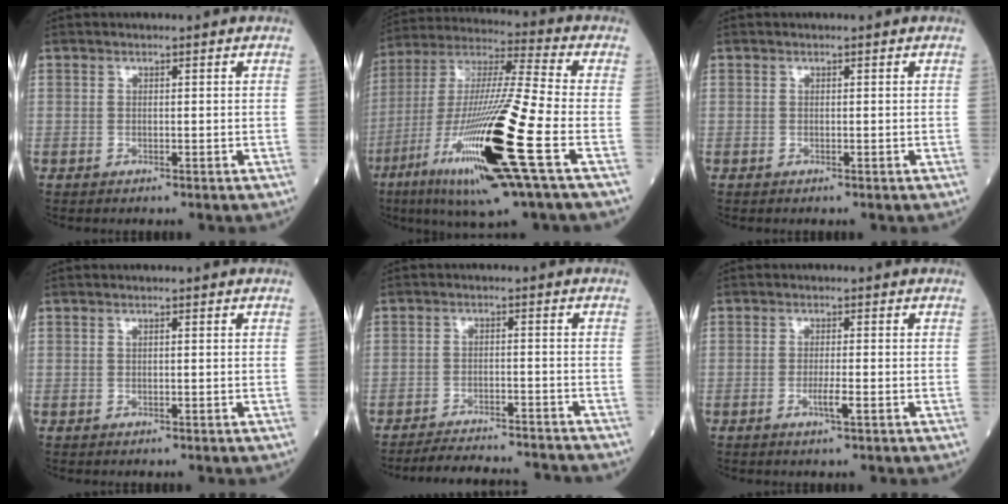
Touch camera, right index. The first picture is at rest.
{"total": 23.6, "force": [-8.6, 0.7, 21.9], "torque": [-0.430, -0.040, -0.157]}
{"total": 0.0}
{"total": 0.0}
{"total": 11.7, "force": [-11.3, 0.8, 2.7], "torque": [-0.039, 0.002, -0.157]}
{"total": 2.3, "force": [-0.9, -0.1, 2.1], "torque": [-0.040, -0.002, -0.014]}